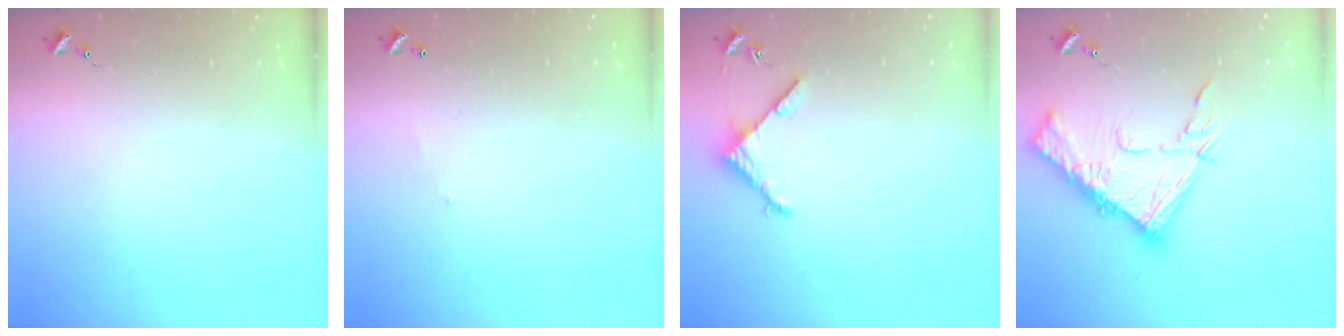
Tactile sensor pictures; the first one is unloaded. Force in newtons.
{"total": 3.8, "press": 3.8, "slide": 0.1}
{"total": 3.6, "press": 3.6, "slide": 0.3}
{"total": 16.7, "press": 16.6, "slide": 1.8}